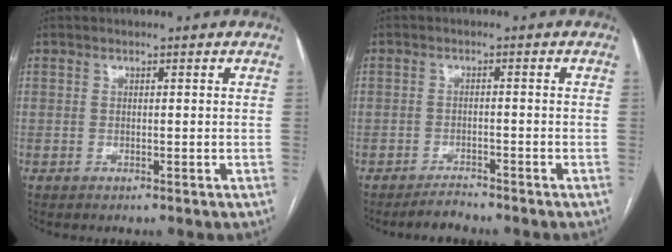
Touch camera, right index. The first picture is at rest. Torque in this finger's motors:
{"motor_torque": [-0.16, 0.06, -0.13, -0.07]}